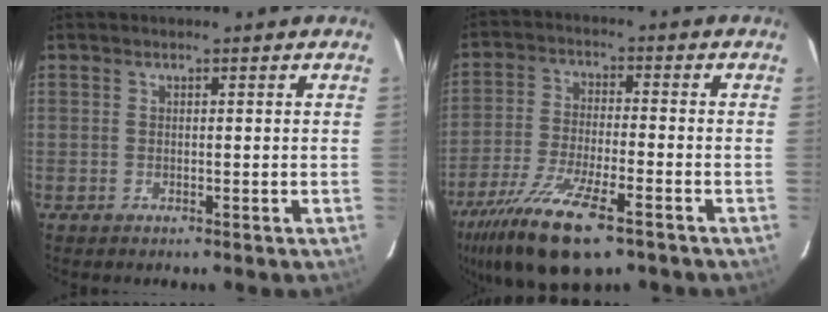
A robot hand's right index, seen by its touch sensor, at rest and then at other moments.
{"total": 16.3, "force": [-10.6, 4.4, 11.6], "torque": [-0.242, -0.049, -0.195]}